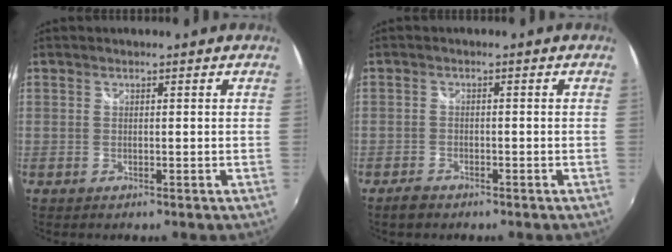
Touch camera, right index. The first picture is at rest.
{"total": 2.6, "force": [-2.1, 1.3, 0.9], "torque": [-0.027, -0.001, -0.039]}